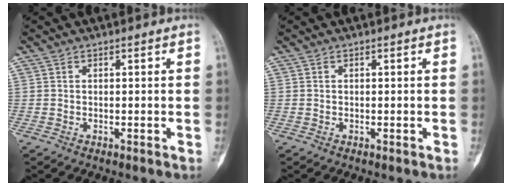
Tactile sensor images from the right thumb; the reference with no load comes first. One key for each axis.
{"total": 0.0}